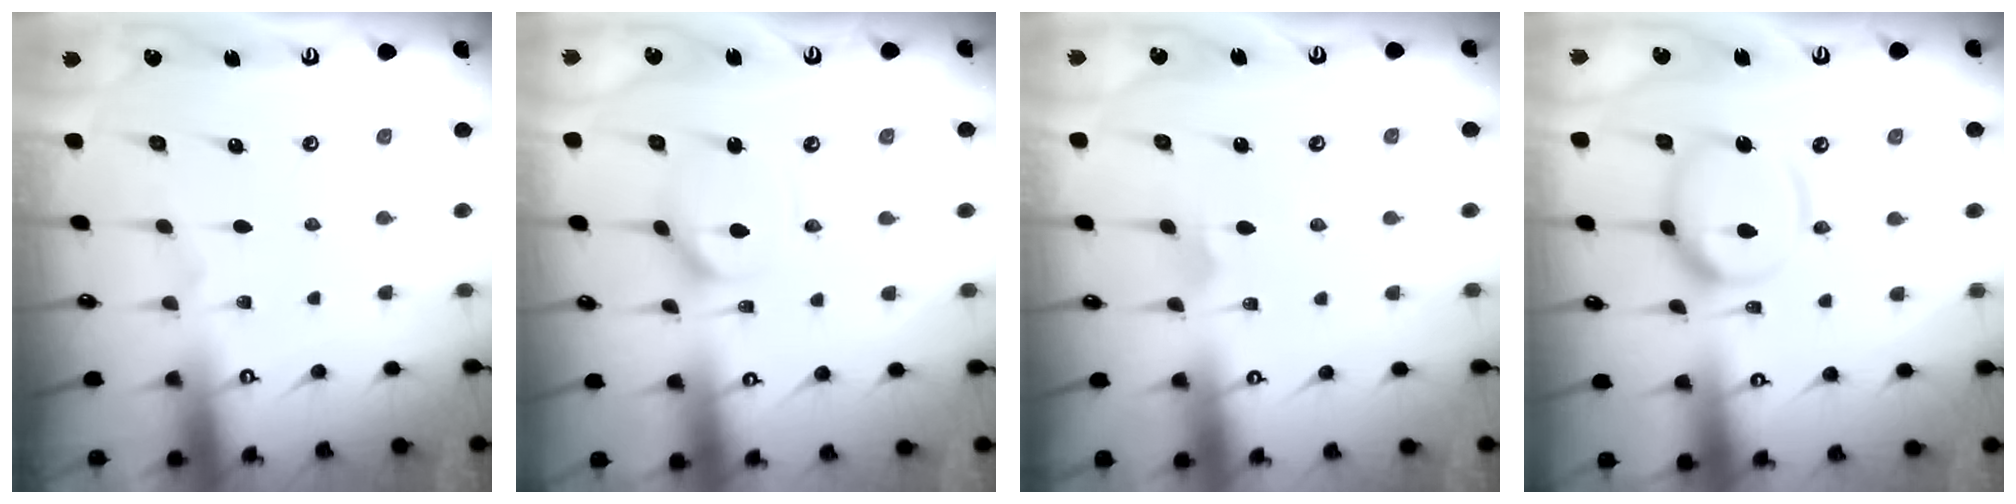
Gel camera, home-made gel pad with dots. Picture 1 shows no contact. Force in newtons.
{"total": 6.7, "press": 6.7, "slide": 0.7}
{"total": 3.0, "press": 3.0, "slide": 0.2}
{"total": 15.5, "press": 15.4, "slide": 1.5}